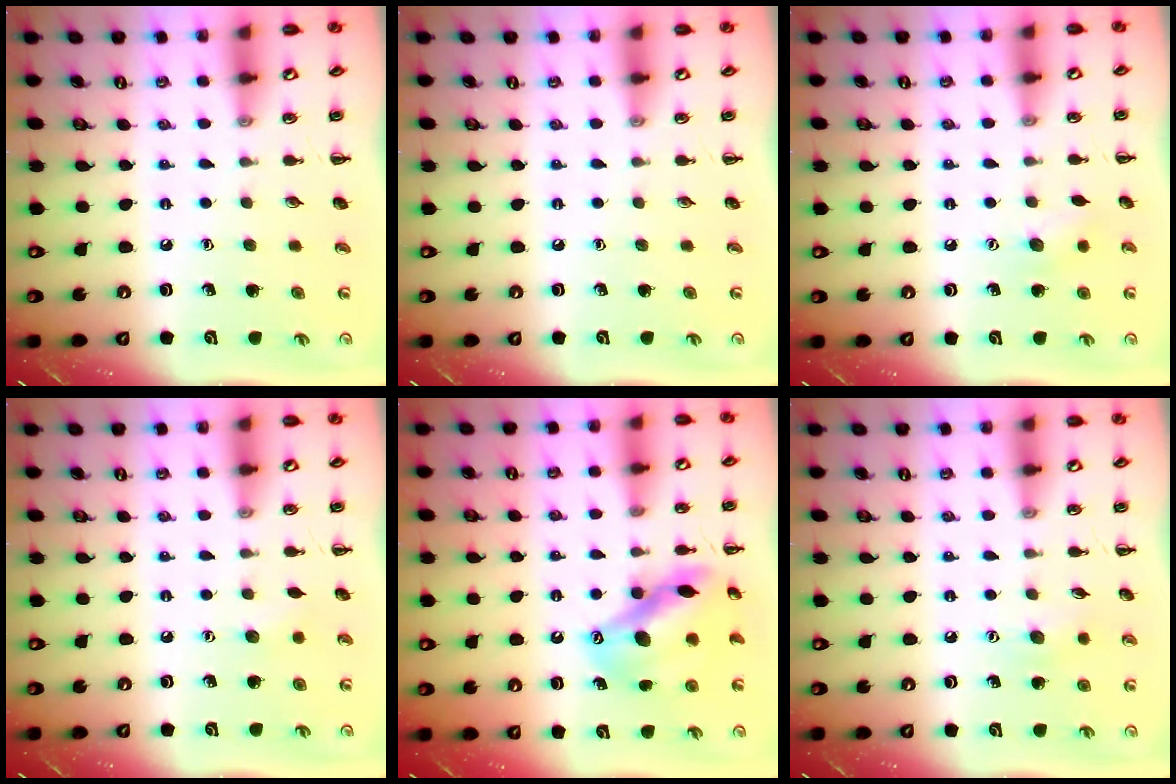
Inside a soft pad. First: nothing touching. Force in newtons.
{"total": 0.0}
{"total": 7.1, "press": 7.0, "slide": 1.4}
{"total": 4.0, "press": 3.9, "slide": 0.9}
{"total": 14.1, "press": 13.6, "slide": 3.7}
{"total": 6.3, "press": 6.3, "slide": 1.0}